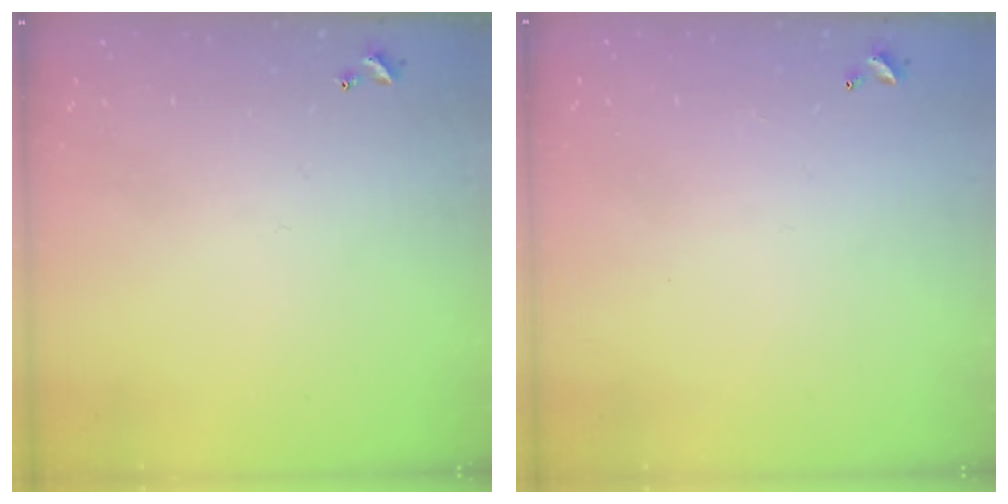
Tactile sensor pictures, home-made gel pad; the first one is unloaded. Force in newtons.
{"total": 2.8, "press": 2.8, "slide": 0.1}